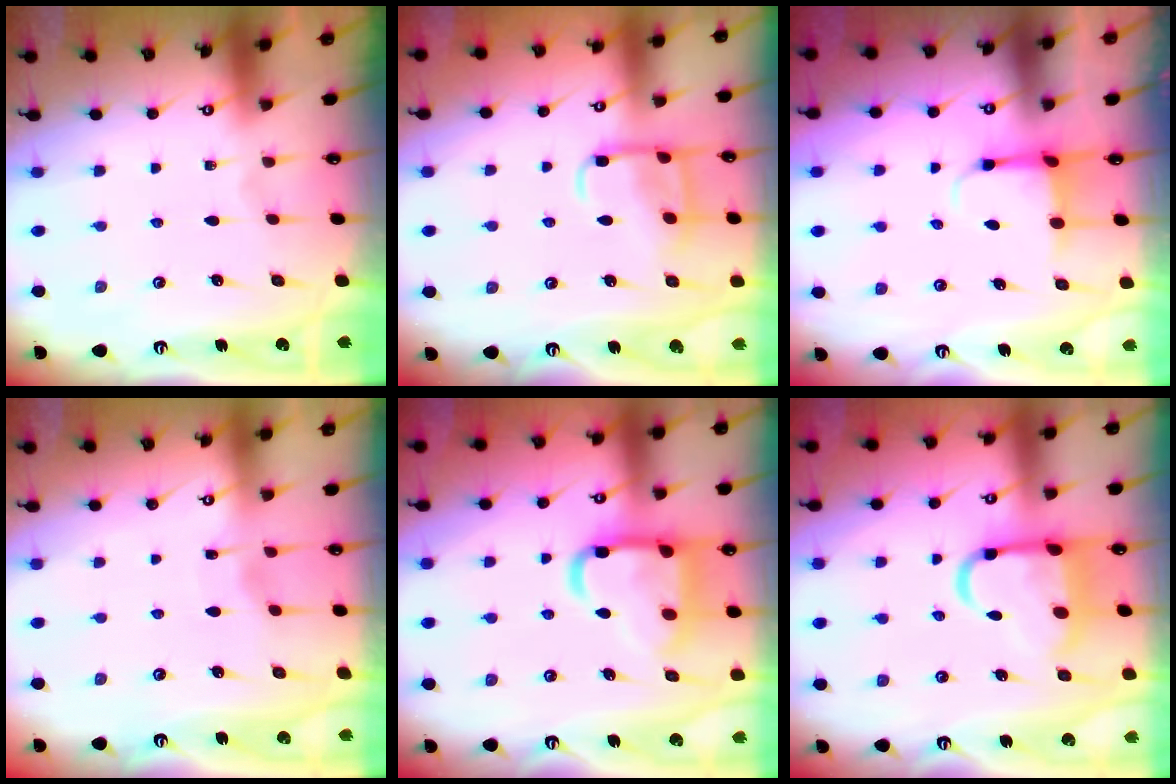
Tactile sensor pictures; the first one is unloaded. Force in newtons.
{"total": 9.9, "press": 9.9, "slide": 0.4}
{"total": 3.8, "press": 3.6, "slide": 1.3}
{"total": 2.6, "press": 2.6, "slide": 0.3}
{"total": 18.3, "press": 18.2, "slide": 1.7}
{"total": 12.7, "press": 12.6, "slide": 1.4}